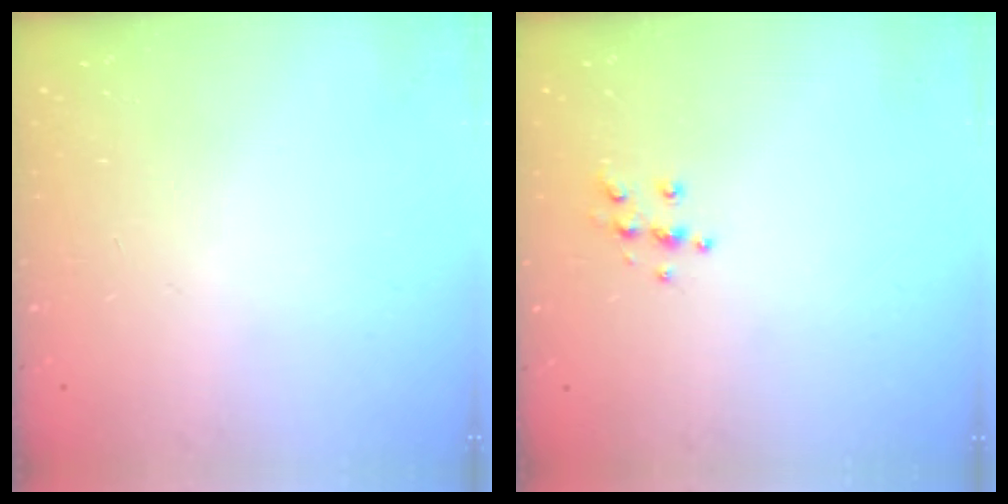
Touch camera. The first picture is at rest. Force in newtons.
{"total": 5.9, "press": 5.9, "slide": 0.6}